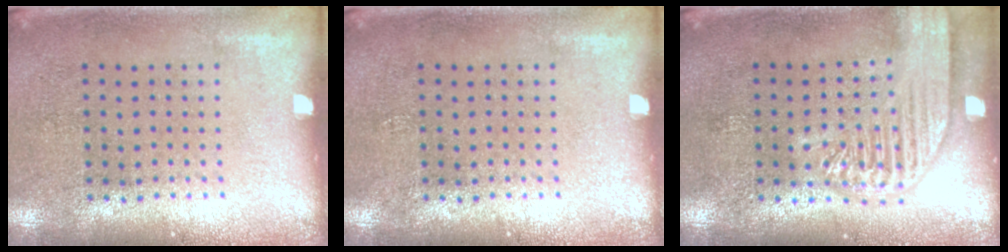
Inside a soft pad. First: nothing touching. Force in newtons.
{"total": 0.0}
{"total": 2.4, "press": 2.4, "slide": 0.3}